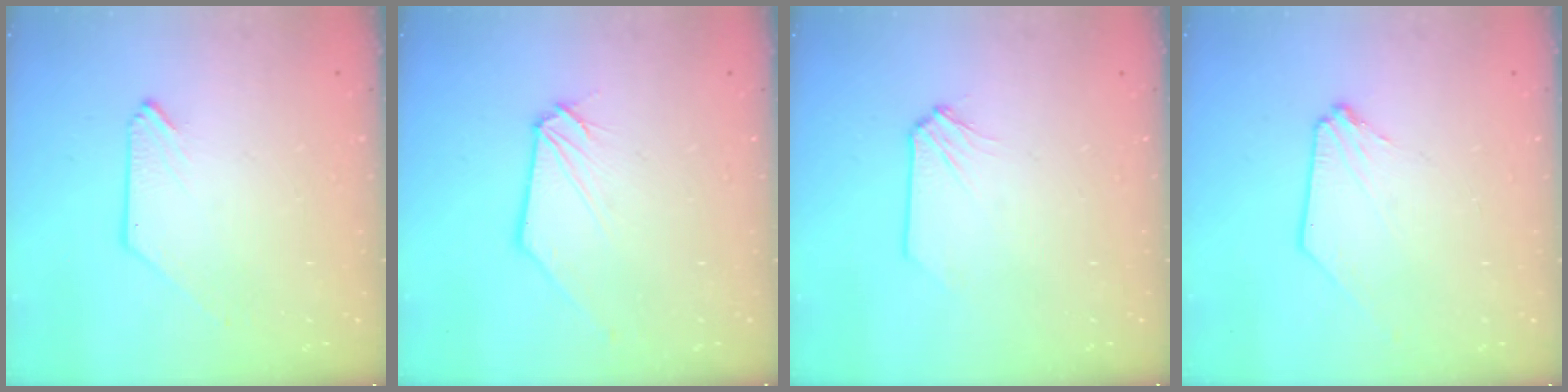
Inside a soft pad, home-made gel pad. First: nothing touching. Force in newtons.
{"total": 1.1, "press": 1.1, "slide": 0.1}
{"total": 0.7, "press": 0.7, "slide": 0.1}
{"total": 0.6, "press": 0.6, "slide": 0.1}